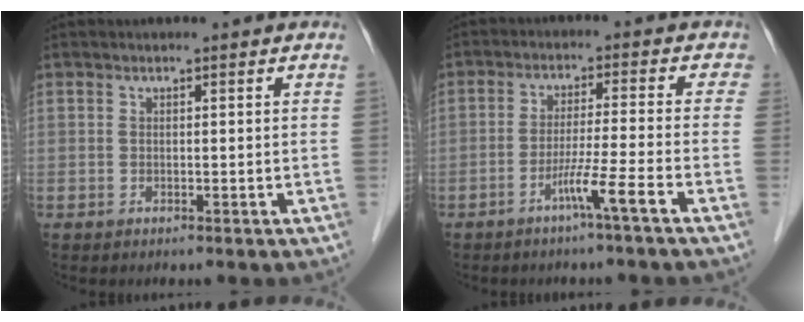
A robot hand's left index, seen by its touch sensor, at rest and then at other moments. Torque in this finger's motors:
{"motor_torque": [1.31, 0.45, 0.13, 0.06]}